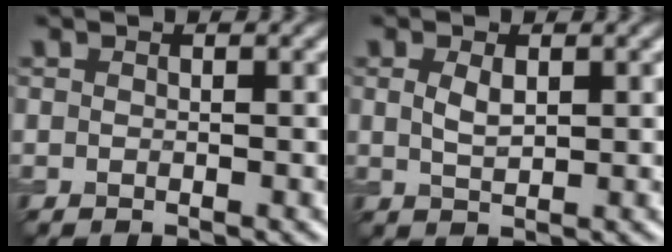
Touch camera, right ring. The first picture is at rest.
{"total": 1.8, "force": [0.6, 0.9, 1.5], "torque": [-0.035, -0.001, 0.016]}